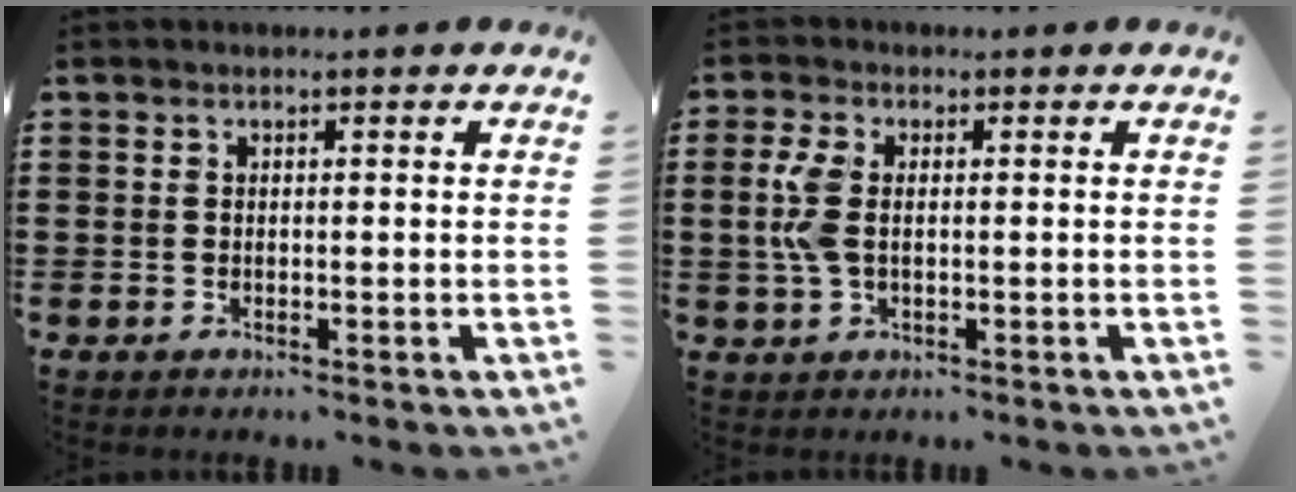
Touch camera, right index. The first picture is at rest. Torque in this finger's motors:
{"motor_torque": [0.98, -0.27, 0.56, 0.13]}